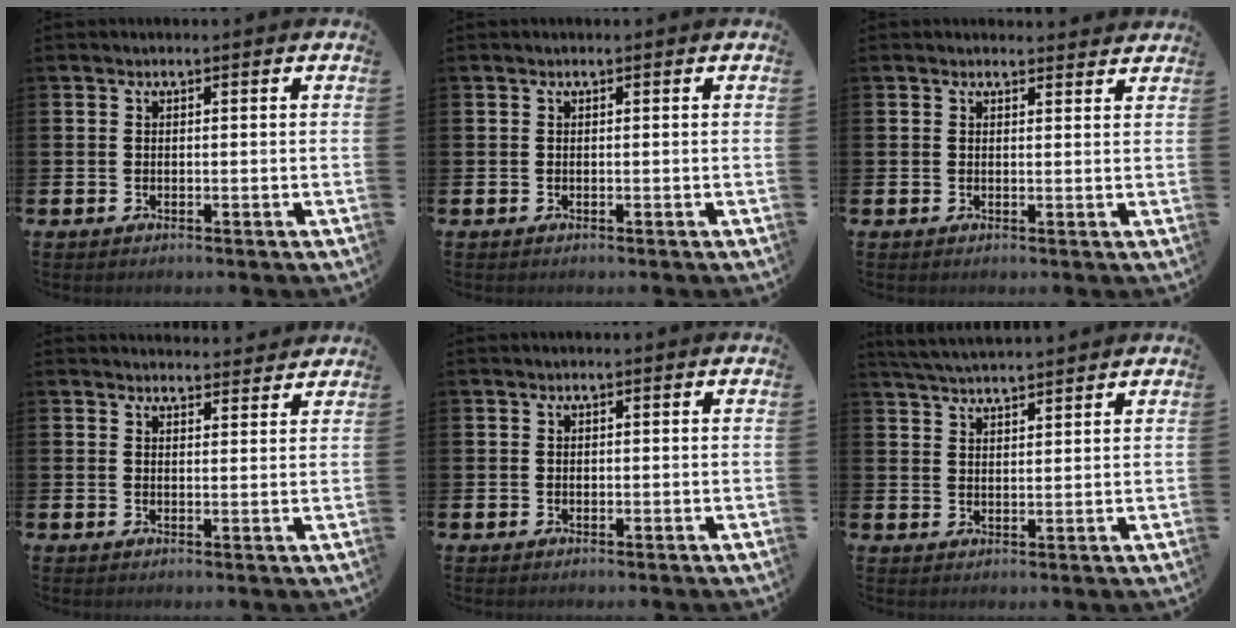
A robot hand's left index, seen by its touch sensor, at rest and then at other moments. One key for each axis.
{"total": 0.0}
{"total": 1.4, "fx": 1.3, "fy": 0.3, "fz": -0.1, "tx": 0.011, "ty": -0.004, "tz": 0.022}
{"total": 2.8, "fx": 2.8, "fy": 0.4, "fz": -0.1, "tx": 0.009, "ty": -0.020, "tz": 0.048}
{"total": 0.0}
{"total": 4.0, "fx": 3.9, "fy": 0.0, "fz": 0.4, "tx": -0.015, "ty": -0.020, "tz": 0.070}